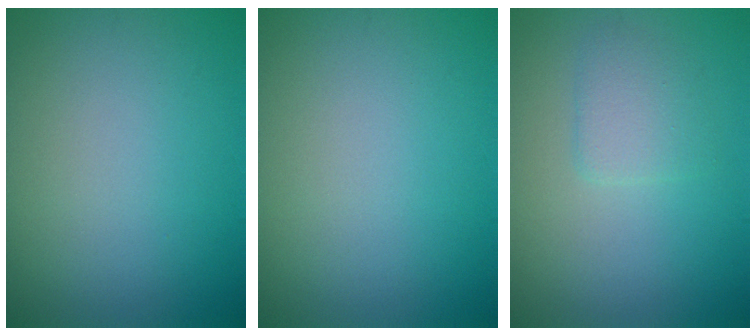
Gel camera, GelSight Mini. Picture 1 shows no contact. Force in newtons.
{"total": 0.0}
{"total": 2.0, "press": 2.0, "slide": 0.2}